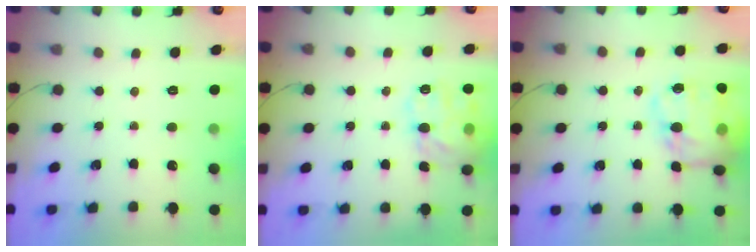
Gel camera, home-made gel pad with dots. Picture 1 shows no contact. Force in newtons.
{"total": 12.8, "press": 12.8, "slide": 1.1}
{"total": 17.2, "press": 17.0, "slide": 3.0}